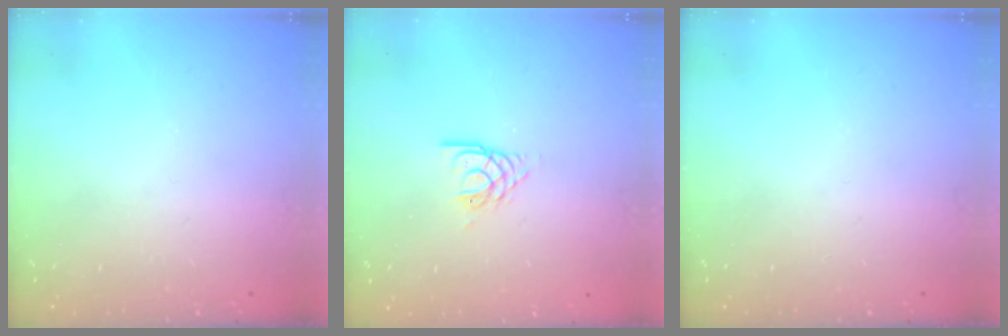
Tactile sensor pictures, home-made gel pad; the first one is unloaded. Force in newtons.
{"total": 3.5, "press": 3.5, "slide": 0.4}
{"total": 0.0}